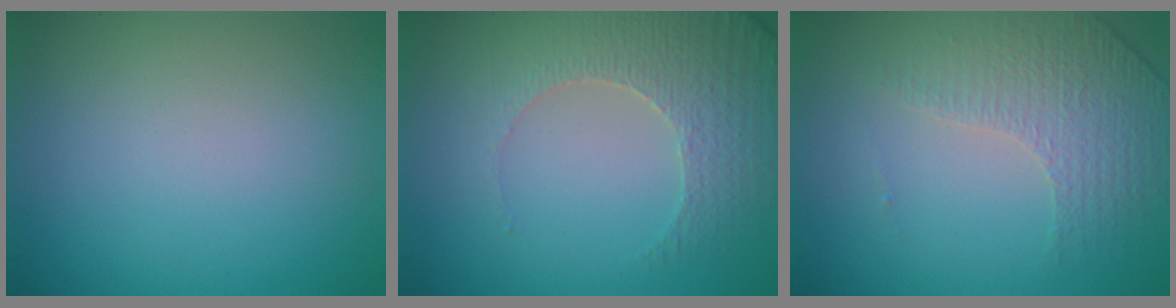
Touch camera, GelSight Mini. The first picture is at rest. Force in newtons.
{"total": 3.9, "press": 3.8, "slide": 1.0}
{"total": 4.4, "press": 2.8, "slide": 3.3}